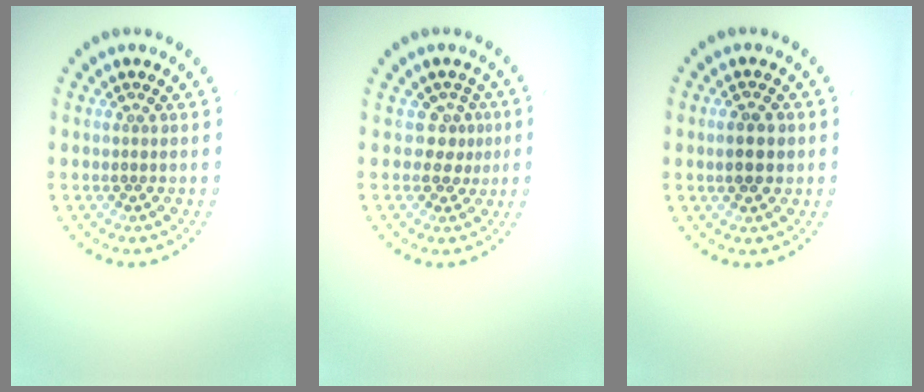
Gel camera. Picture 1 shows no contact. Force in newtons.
{"total": 2.1, "press": 1.5, "slide": 1.5}
{"total": 3.1, "press": 3.1, "slide": 0.1}